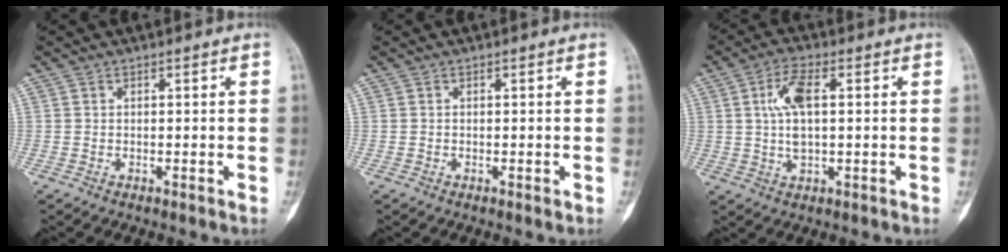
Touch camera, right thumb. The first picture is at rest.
{"total": 0.0}
{"total": 7.3, "force": [1.2, 3.0, 6.5], "torque": [-0.135, 0.007, 0.021]}